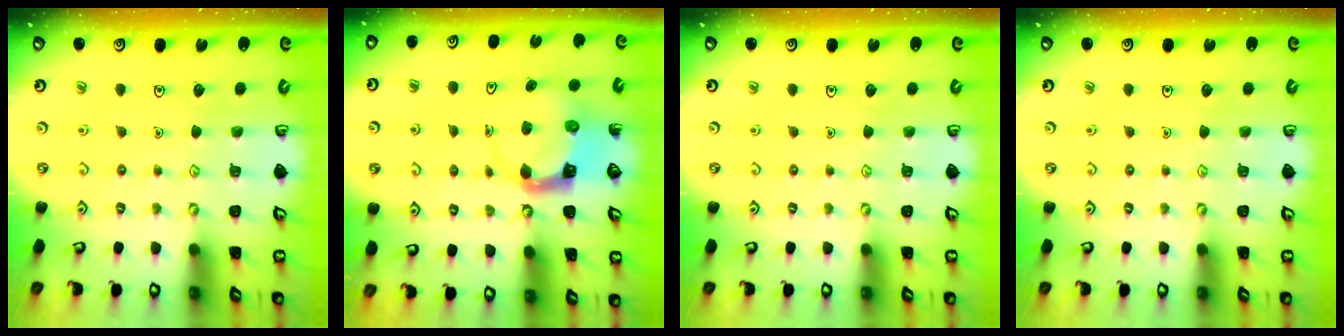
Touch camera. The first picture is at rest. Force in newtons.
{"total": 3.9, "press": 3.8, "slide": 0.5}
{"total": 0.0}
{"total": 0.0}